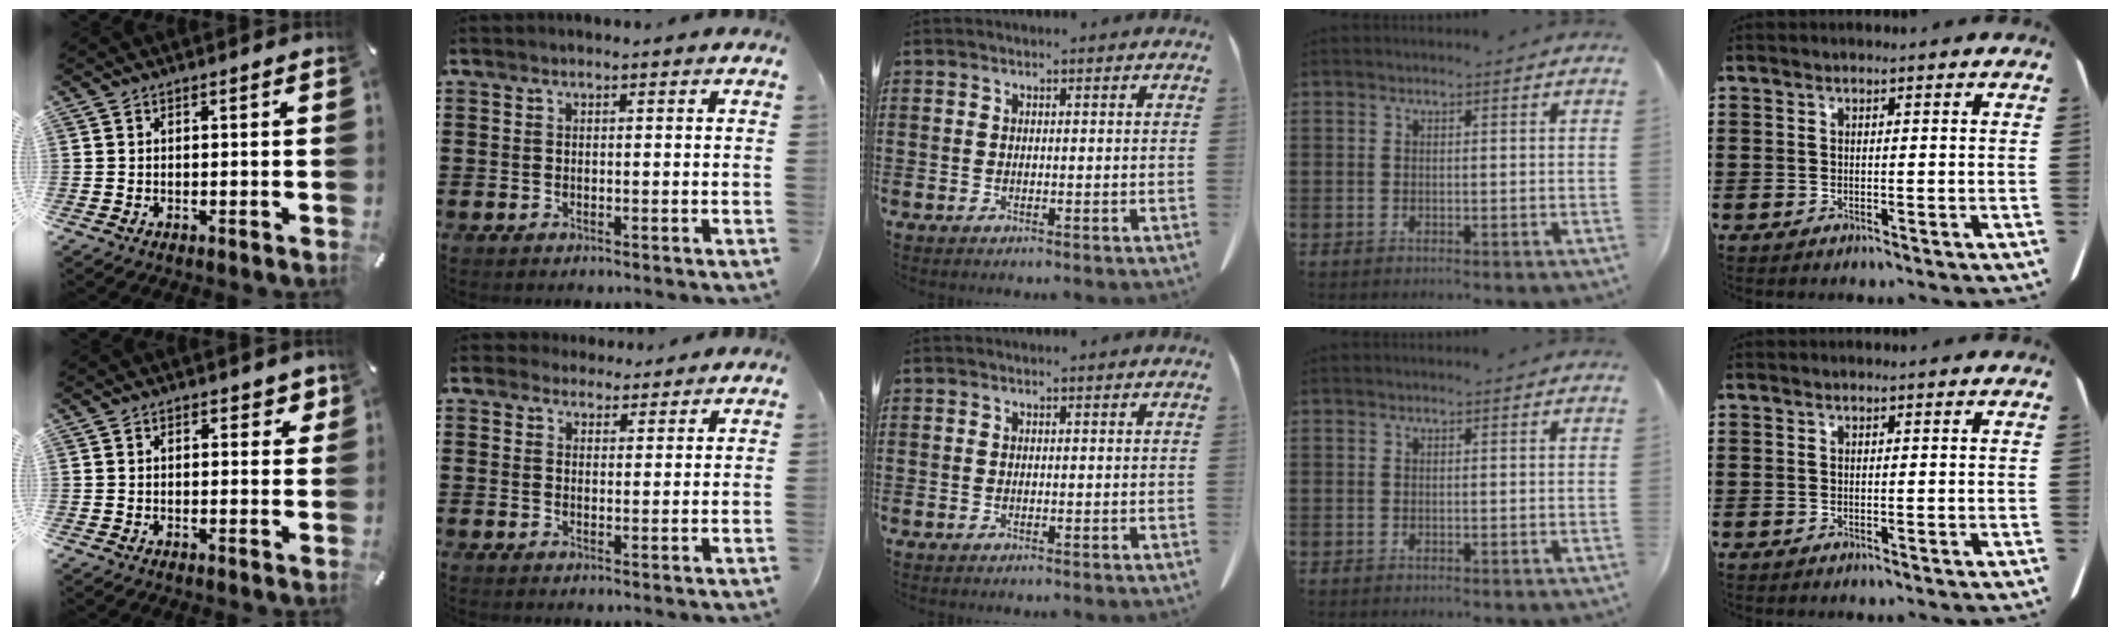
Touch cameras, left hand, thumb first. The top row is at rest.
{"thumb": {"total": 2.6, "force": [1.1, 1.6, 1.8], "torque": [-0.014, -0.003, 0.012]}, "index": {"total": 3.1, "force": [2.7, 1.3, 0.0], "torque": [-0.011, 0.003, 0.053]}}